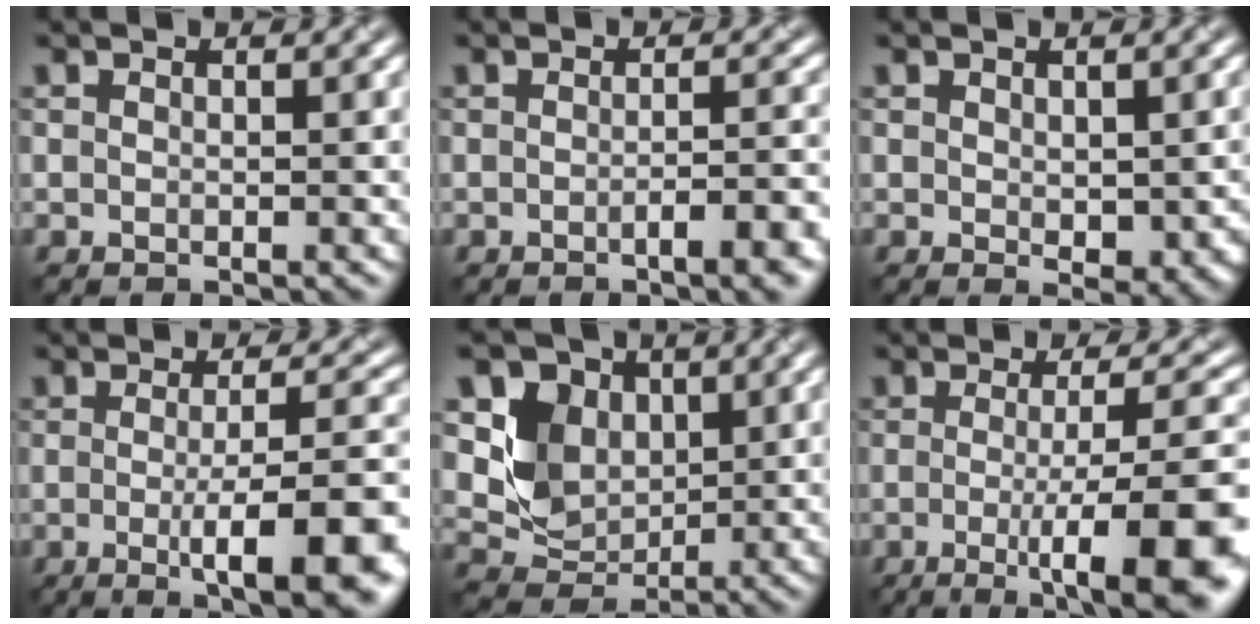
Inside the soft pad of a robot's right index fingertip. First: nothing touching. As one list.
[{"total": 3.7, "force": [-1.5, 1.1, 3.2], "torque": [-0.035, -0.001, -0.024]}, {"total": 3.6, "force": [-0.4, 2.0, 3.0], "torque": [-0.043, -0.013, 0.002]}, {"total": 10.0, "force": [-2.6, 2.5, 9.4], "torque": [-0.109, -0.011, -0.037]}, {"total": 5.7, "force": [1.7, 4.7, 2.6], "torque": [-0.059, -0.006, 0.033]}, {"total": 12.3, "force": [-2.4, 3.3, 11.6], "torque": [-0.126, -0.010, -0.029]}]